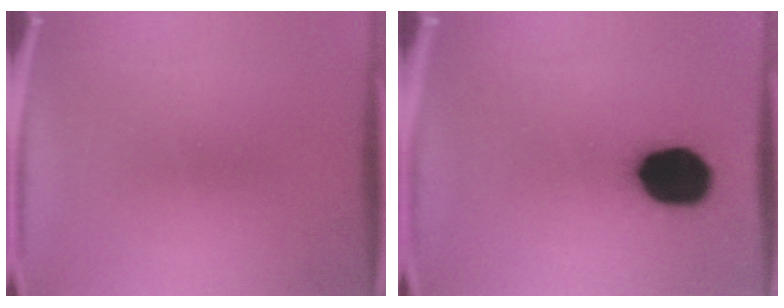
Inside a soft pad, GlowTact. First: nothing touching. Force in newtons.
{"total": 18.3}